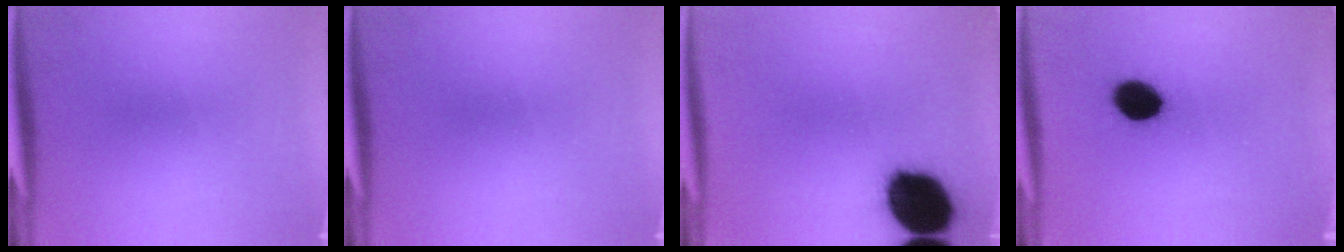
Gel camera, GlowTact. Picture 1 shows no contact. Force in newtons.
{"total": 0.0}
{"total": 18.2}
{"total": 8.9}